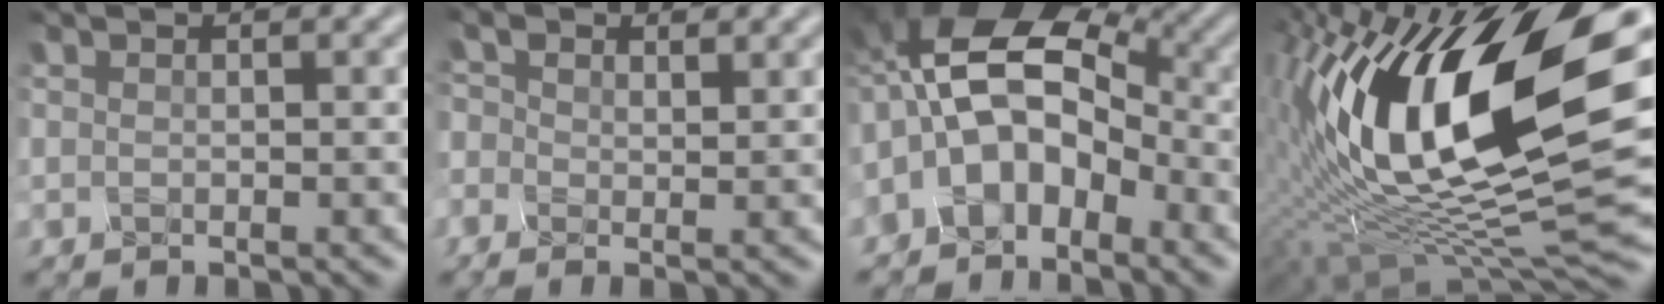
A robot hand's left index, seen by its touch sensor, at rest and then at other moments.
{"total": 1.1, "force": [-0.8, 0.6, -0.4], "torque": [-0.002, -0.004, 0.000]}
{"total": 7.7, "force": [-4.0, 4.7, 4.7], "torque": [-0.076, 0.017, -0.068]}
{"total": 16.6, "force": [3.5, 7.1, 14.6], "torque": [-0.282, 0.011, 0.068]}